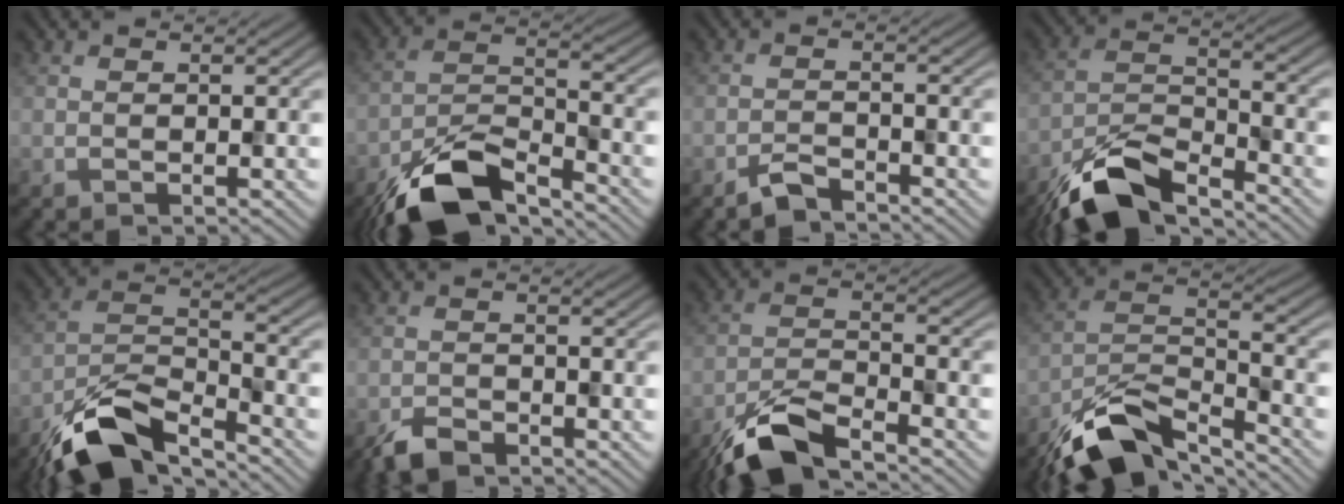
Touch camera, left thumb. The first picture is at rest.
{"total": 11.1, "force": [-8.0, 3.7, 6.7], "torque": [-0.124, -0.006, -0.163]}
{"total": 2.4, "force": [-2.1, 0.4, 1.0], "torque": [-0.019, 0.003, -0.046]}
{"total": 10.1, "force": [-7.6, 3.1, 5.9], "torque": [-0.109, -0.006, -0.158]}
{"total": 11.2, "force": [-8.2, 3.6, 6.8], "torque": [-0.125, -0.004, -0.169]}
{"total": 3.2, "force": [-2.6, 1.2, 1.4], "torque": [-0.027, -0.003, -0.056]}
{"total": 8.0, "force": [-6.0, 2.0, 4.9], "torque": [-0.097, -0.008, -0.125]}
{"total": 11.2, "force": [-8.3, 3.6, 6.6], "torque": [-0.122, -0.006, -0.169]}